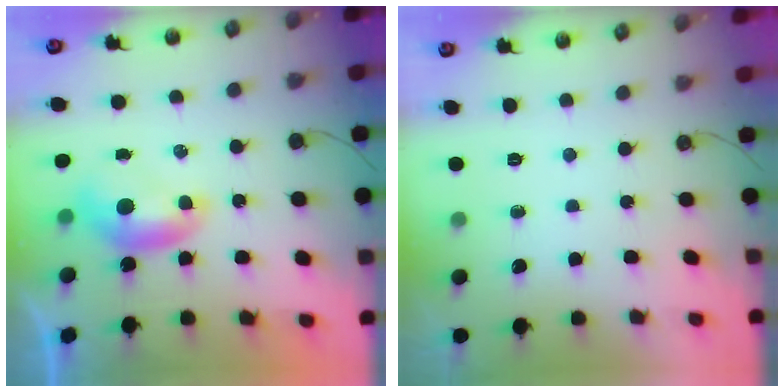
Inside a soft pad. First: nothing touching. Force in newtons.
{"total": 0.0}